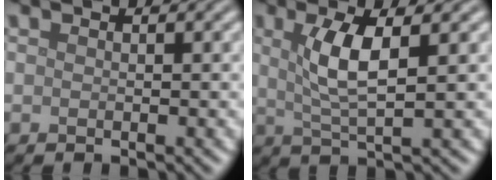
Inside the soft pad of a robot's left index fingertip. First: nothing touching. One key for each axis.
{"total": 4.4, "fx": 1.1, "fy": 1.1, "fz": 4.1, "tx": -0.083, "ty": 0.000, "tz": 0.022}